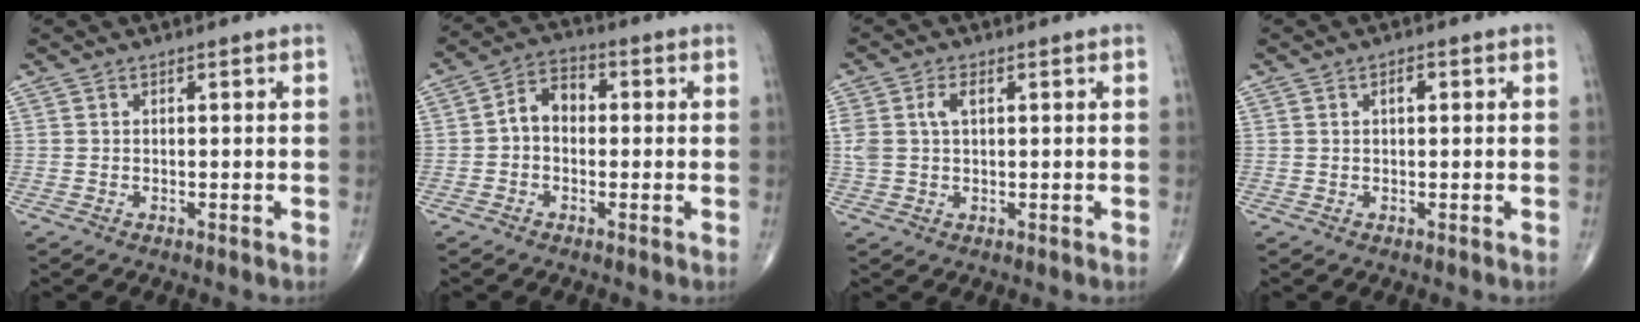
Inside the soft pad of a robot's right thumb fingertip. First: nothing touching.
{"total": 6.4, "force": [-0.1, 4.6, 4.4], "torque": [-0.059, 0.025, -0.015]}
{"total": 4.6, "force": [1.3, 2.6, 3.6], "torque": [-0.092, 0.013, 0.028]}
{"total": 1.7, "force": [0.5, 0.9, 1.4], "torque": [-0.021, 0.003, 0.007]}